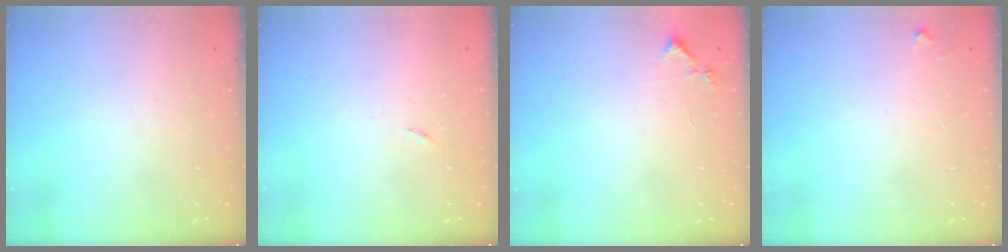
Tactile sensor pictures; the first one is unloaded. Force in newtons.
{"total": 2.6, "press": 2.6, "slide": 0.4}
{"total": 4.9, "press": 4.8, "slide": 0.5}
{"total": 3.1, "press": 3.1, "slide": 0.1}